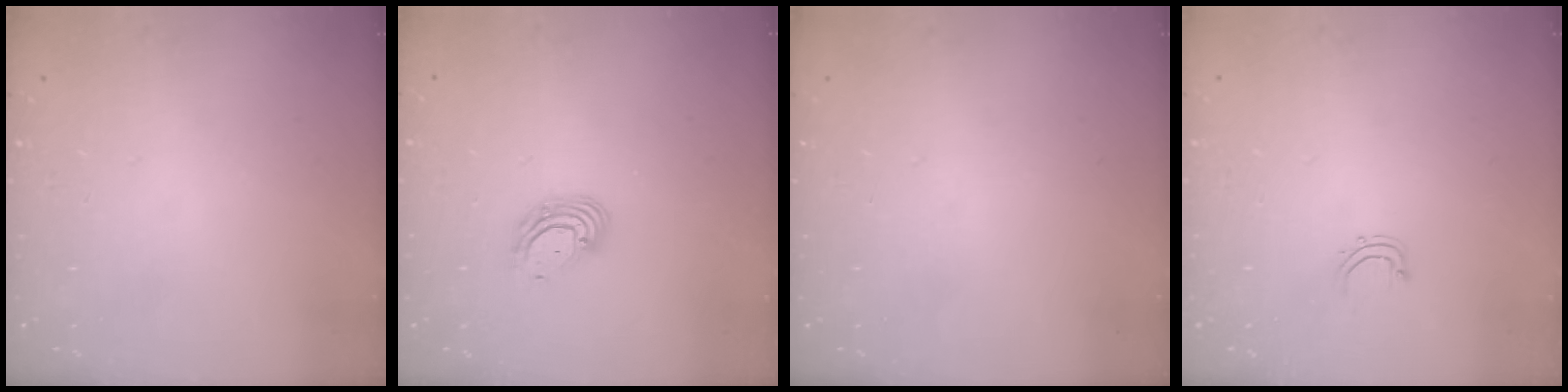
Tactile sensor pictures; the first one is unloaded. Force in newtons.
{"total": 7.5, "press": 7.3, "slide": 1.3}
{"total": 0.0}
{"total": 2.8, "press": 2.8, "slide": 0.5}